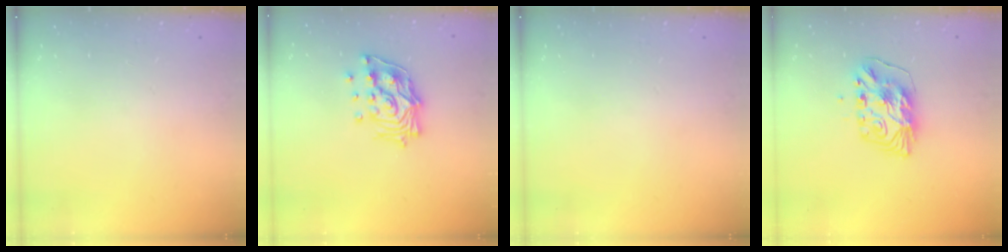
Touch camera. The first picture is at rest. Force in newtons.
{"total": 15.1, "press": 15.0, "slide": 1.8}
{"total": 0.0}
{"total": 9.4, "press": 9.4, "slide": 0.8}